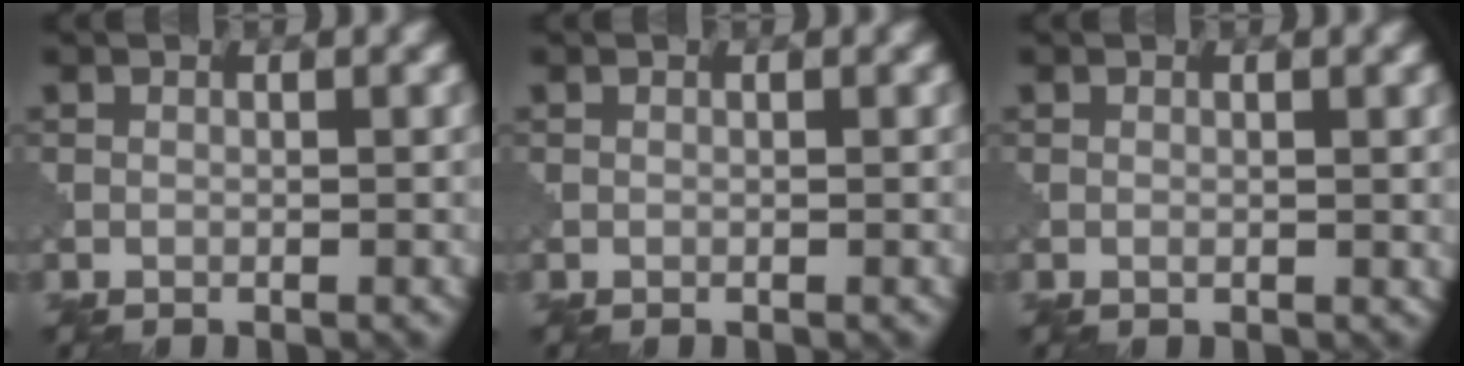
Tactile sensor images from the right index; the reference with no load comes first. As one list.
[{"total": 0.0}, {"total": 0.6, "force": [0.0, 0.3, 0.5], "torque": [-0.009, -0.002, -0.001]}]